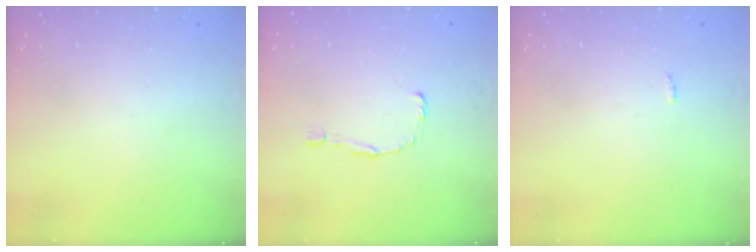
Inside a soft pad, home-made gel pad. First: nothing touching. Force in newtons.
{"total": 1.5, "press": 1.5, "slide": 0.1}
{"total": 2.5, "press": 2.5, "slide": 0.2}